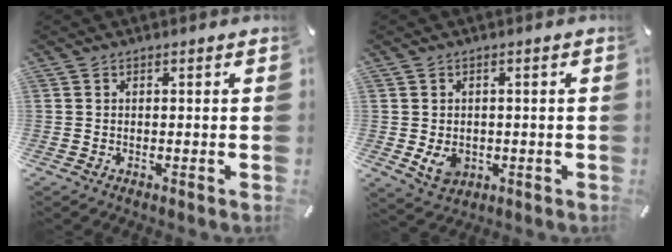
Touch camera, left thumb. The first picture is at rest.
{"total": 5.1, "force": [-0.7, 4.1, 2.9], "torque": [-0.052, -0.006, -0.015]}